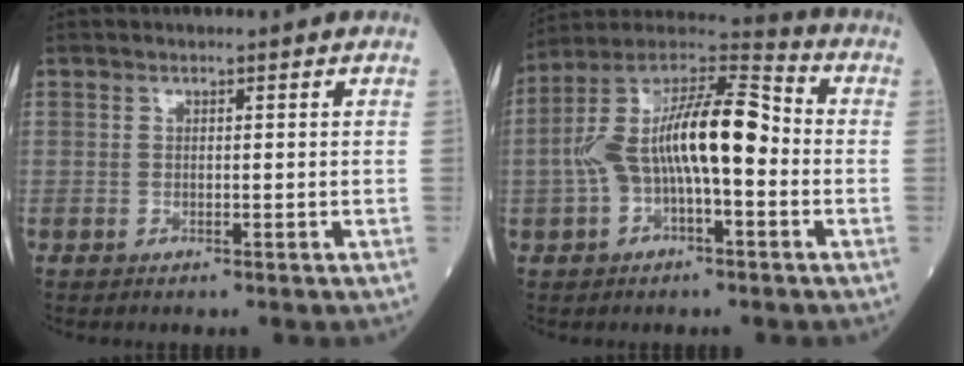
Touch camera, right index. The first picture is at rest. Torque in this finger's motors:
{"motor_torque": [0.73, -0.18, 0.64, 0.21]}